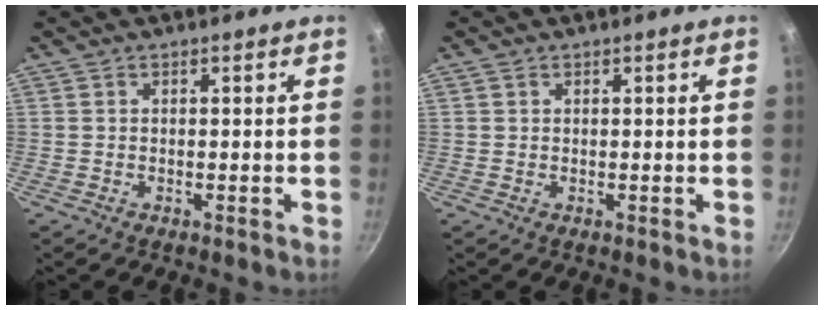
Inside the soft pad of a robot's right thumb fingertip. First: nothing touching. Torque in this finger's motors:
{"motor_torque": [-0.25, 0.11, -0.32, -0.09, 0.00]}